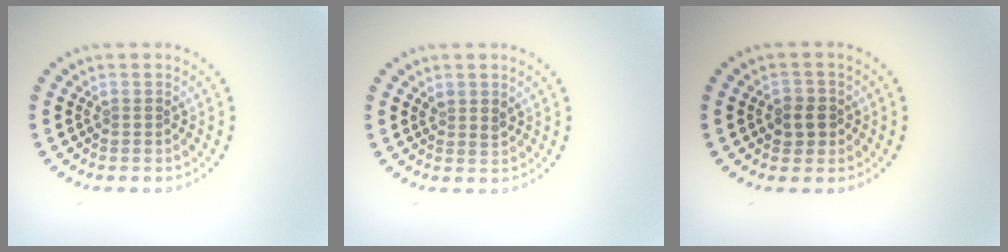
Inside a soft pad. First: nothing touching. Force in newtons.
{"total": 1.1, "press": 0.9, "slide": 0.5}
{"total": 2.0, "press": 1.9, "slide": 0.7}